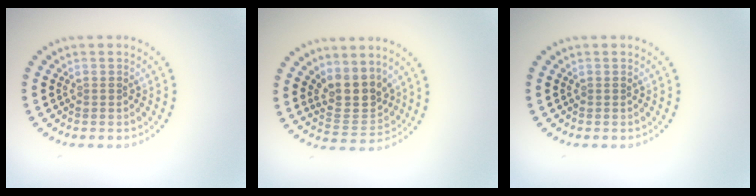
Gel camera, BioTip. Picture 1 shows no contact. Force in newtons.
{"total": 3.8, "press": 3.4, "slide": 1.8}
{"total": 0.0}